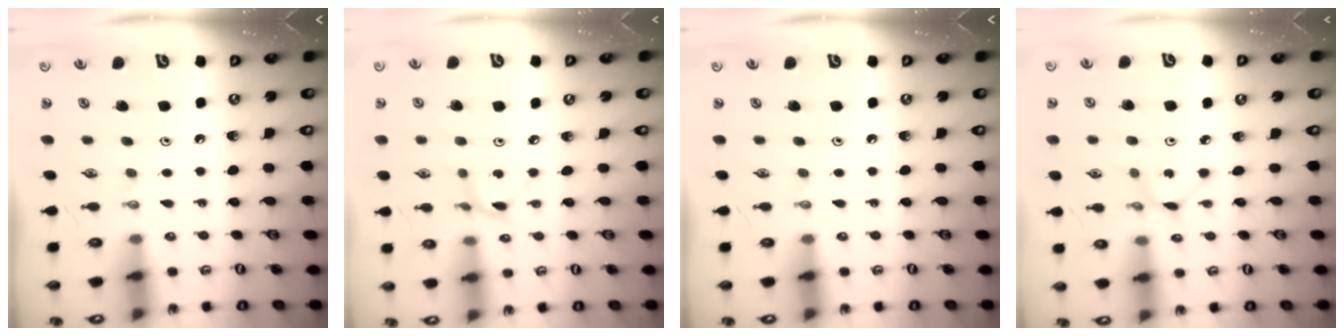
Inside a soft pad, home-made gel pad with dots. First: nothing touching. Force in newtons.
{"total": 2.9, "press": 2.9, "slide": 0.3}
{"total": 0.0}
{"total": 1.6, "press": 1.5, "slide": 0.1}